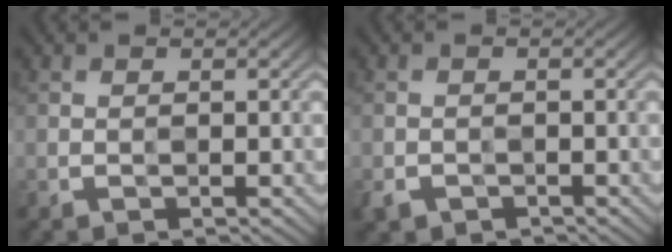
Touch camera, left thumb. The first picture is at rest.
{"total": 1.8, "force": [-1.3, 1.2, 0.3], "torque": [-0.015, -0.009, -0.027]}